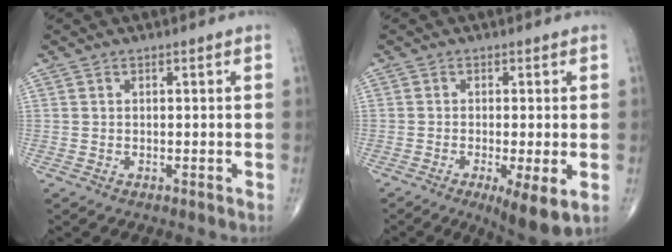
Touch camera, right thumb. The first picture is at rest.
{"total": 7.6, "force": [-2.5, 1.7, 7.0], "torque": [-0.111, -0.020, -0.039]}